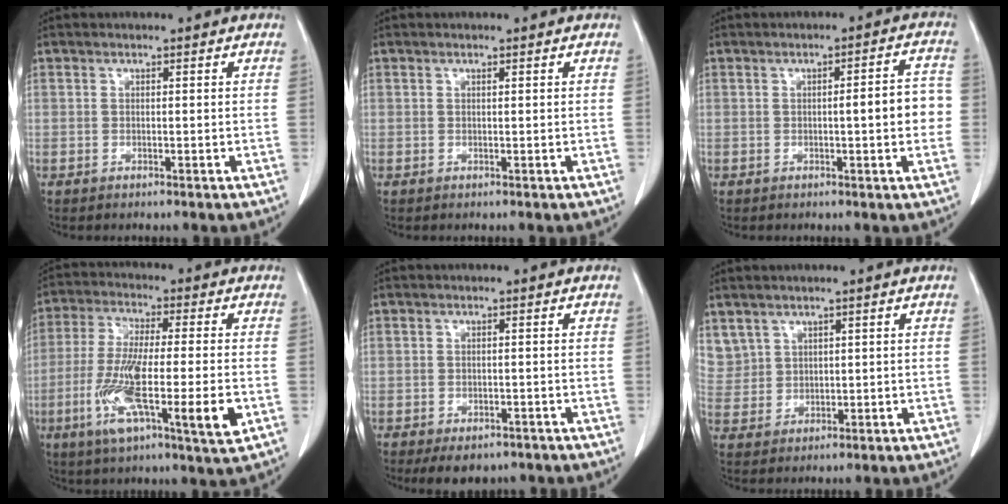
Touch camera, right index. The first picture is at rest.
{"total": 0.0}
{"total": 5.8, "force": [-0.5, 1.0, 5.7], "torque": [-0.070, 0.014, -0.008]}
{"total": 16.0, "force": [-4.6, 1.9, 15.2], "torque": [-0.268, -0.023, -0.078]}
{"total": 5.1, "force": [-3.8, 2.7, 2.1], "torque": [-0.019, -0.001, -0.048]}
{"total": 5.6, "force": [3.2, 4.4, 0.8], "torque": [-0.027, 0.015, 0.080]}